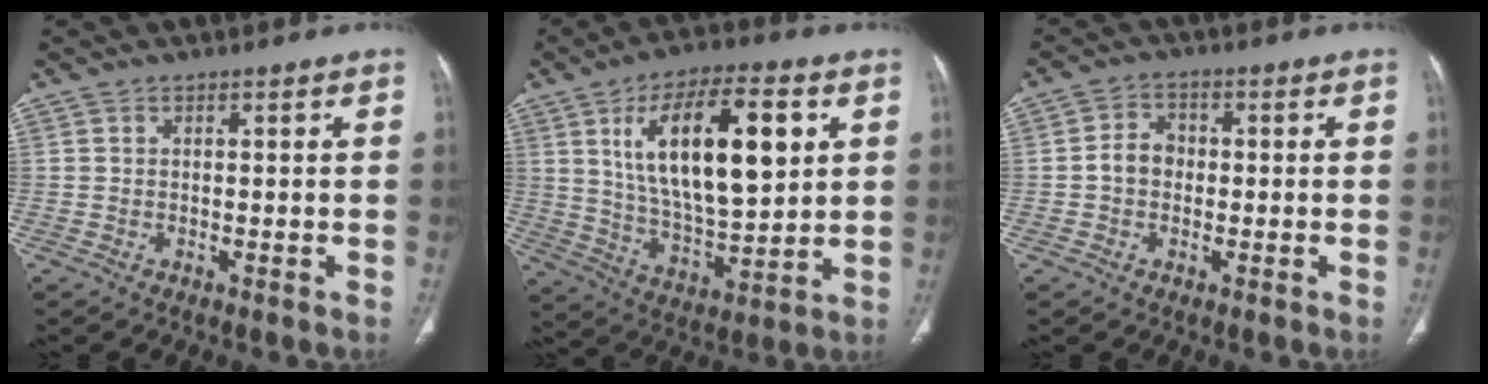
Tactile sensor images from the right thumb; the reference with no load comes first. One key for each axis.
{"total": 21.0, "fx": 6.4, "fy": 8.4, "fz": 18.1, "tx": -0.284, "ty": -0.021, "tz": 0.114}
{"total": 4.4, "fx": -0.4, "fy": 3.6, "fz": 2.5, "tx": -0.033, "ty": 0.015, "tz": -0.015}